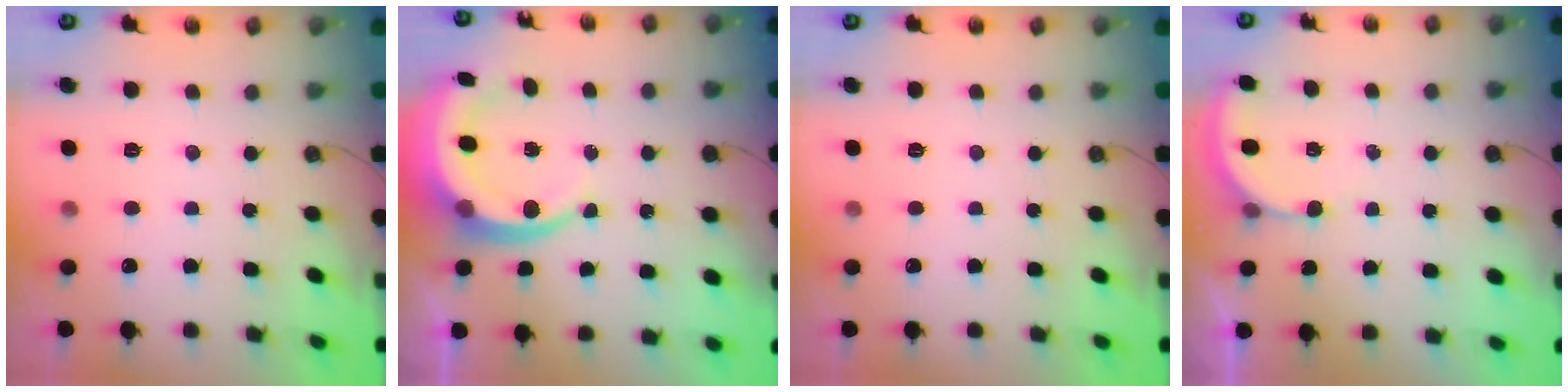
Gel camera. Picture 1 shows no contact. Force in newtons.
{"total": 9.4, "press": 9.3, "slide": 1.3}
{"total": 0.0}
{"total": 2.9, "press": 2.9, "slide": 0.2}